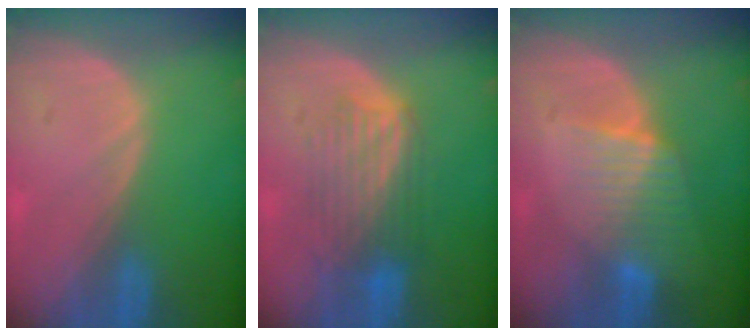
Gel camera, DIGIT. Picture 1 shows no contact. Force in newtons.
{"total": 6.4, "press": 6.4, "slide": 0.6}
{"total": 6.5, "press": 5.7, "slide": 3.2}